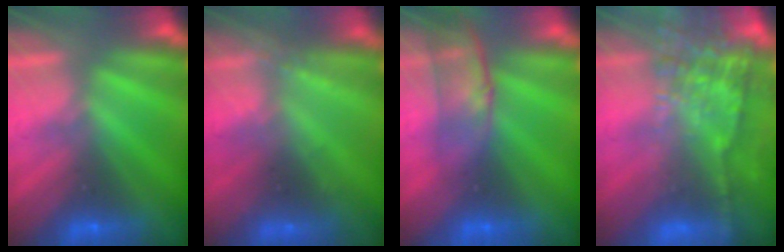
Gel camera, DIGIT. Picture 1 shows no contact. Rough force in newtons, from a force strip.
{"total": 2.1}
{"total": 3.1}
{"total": 8.1}